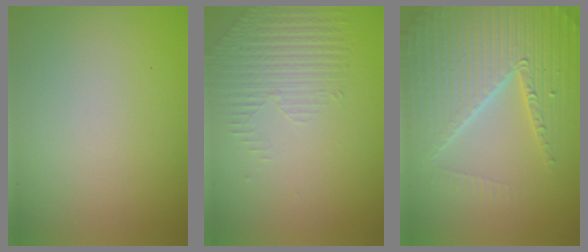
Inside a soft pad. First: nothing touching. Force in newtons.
{"total": 1.5, "press": 0.9, "slide": 1.2}
{"total": 7.1, "press": 6.9, "slide": 1.7}